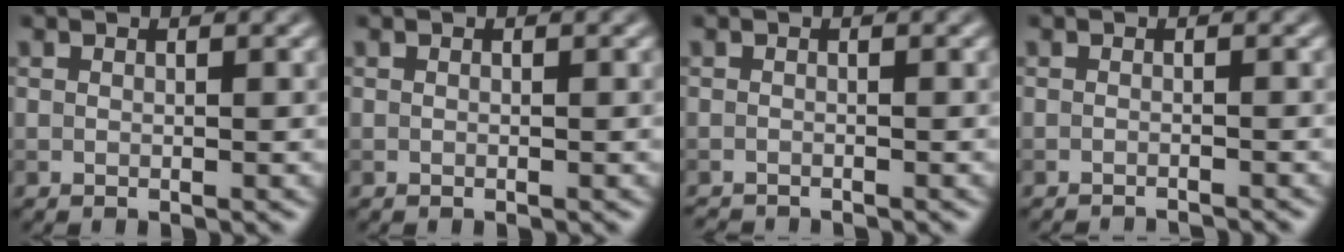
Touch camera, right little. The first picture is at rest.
{"total": 0.0}
{"total": 1.6, "force": [-1.6, 0.1, 0.2], "torque": [0.005, -0.010, -0.026]}
{"total": 2.8, "force": [-2.6, 0.3, 0.7], "torque": [-0.005, 0.005, -0.036]}